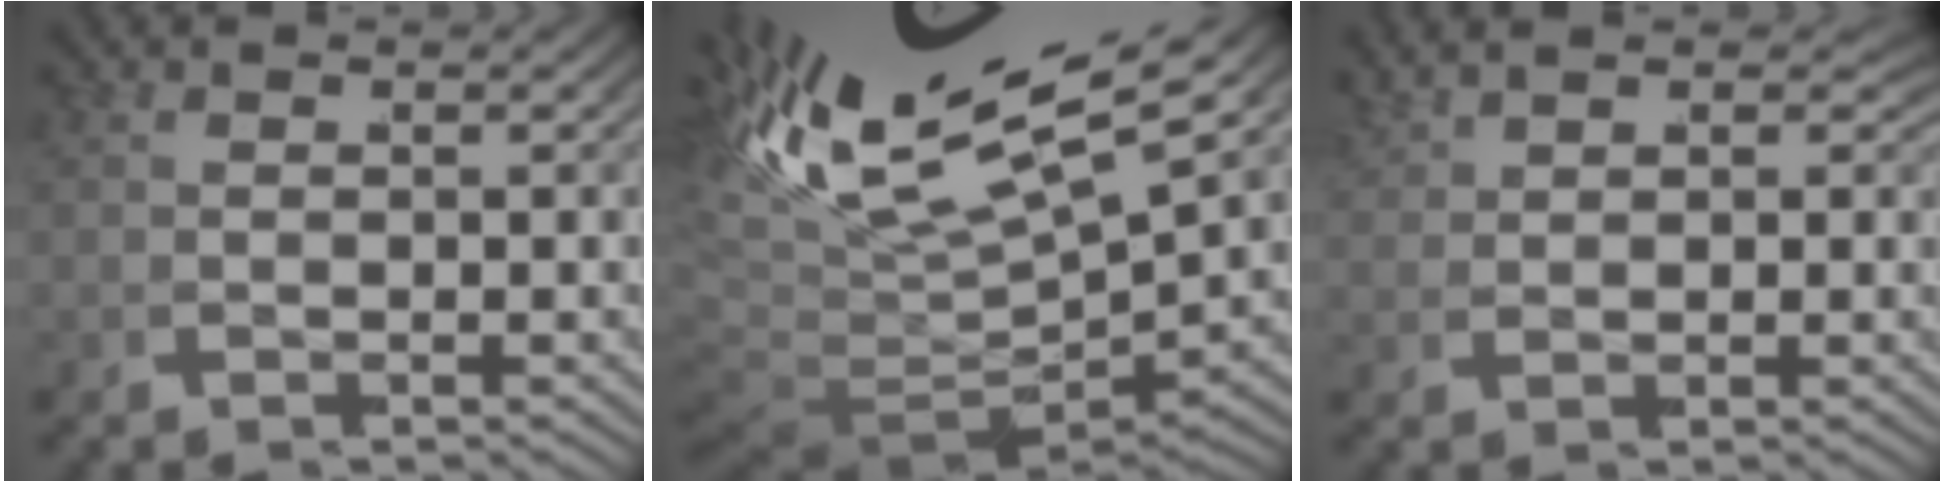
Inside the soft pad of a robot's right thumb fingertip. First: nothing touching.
{"total": 13.2, "force": [1.1, 8.1, 10.4], "torque": [-0.201, -0.024, 0.031]}
{"total": 2.2, "force": [2.2, 0.2, 0.0], "torque": [0.006, 0.012, 0.036]}